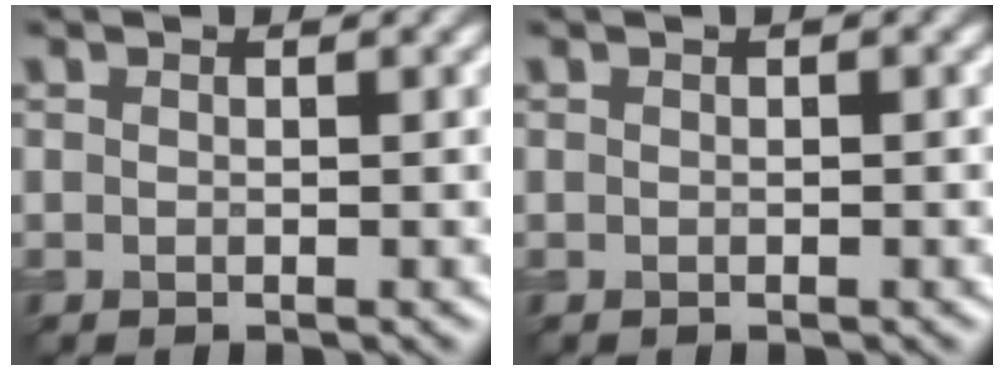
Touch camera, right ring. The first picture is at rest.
{"total": 0.5, "force": [0.2, 0.1, 0.5], "torque": [-0.006, 0.005, 0.004]}